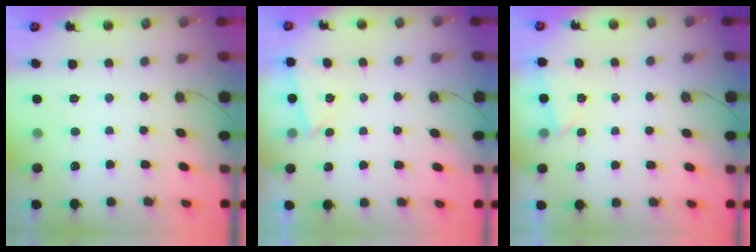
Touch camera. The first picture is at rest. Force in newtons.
{"total": 1.2, "press": 1.1, "slide": 0.5}
{"total": 0.6, "press": 0.0, "slide": 0.6}